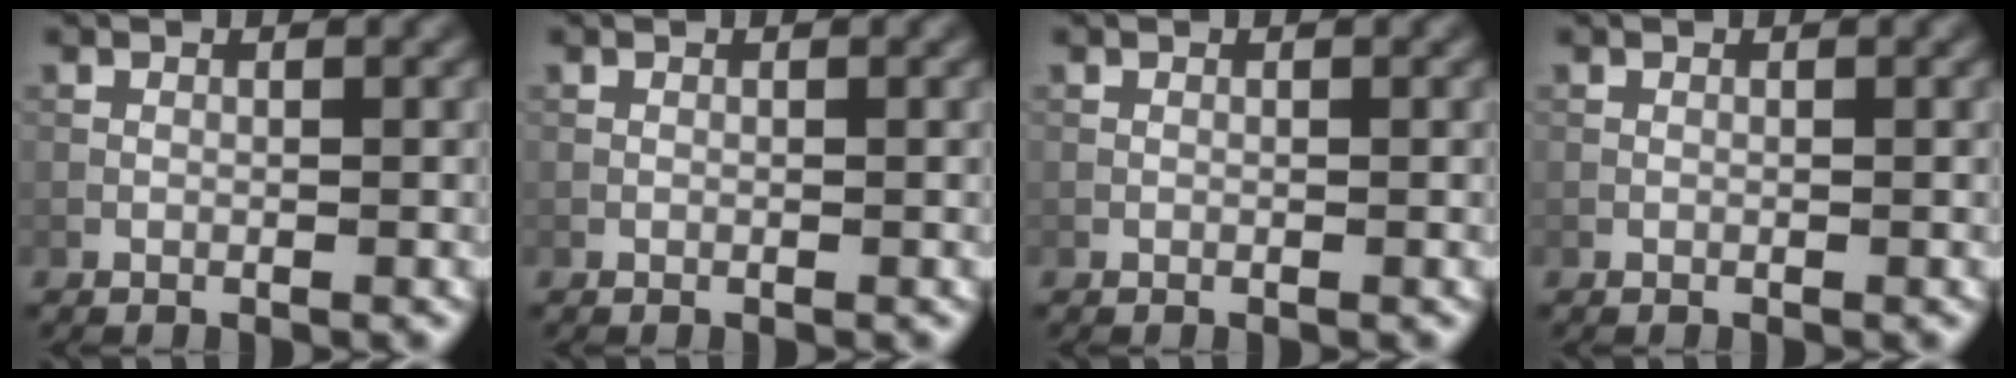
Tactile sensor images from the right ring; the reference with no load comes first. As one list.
[{"total": 0.0}, {"total": 0.0}, {"total": 0.0}]